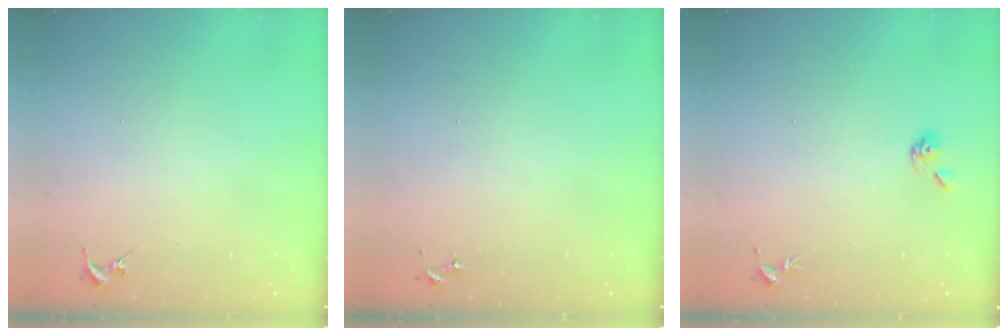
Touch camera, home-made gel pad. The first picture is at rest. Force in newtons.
{"total": 0.0}
{"total": 4.8, "press": 4.8, "slide": 0.8}